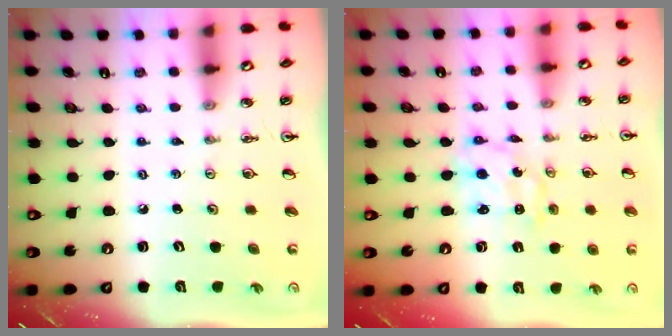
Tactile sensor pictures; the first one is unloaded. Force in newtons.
{"total": 2.7, "press": 2.7, "slide": 0.3}